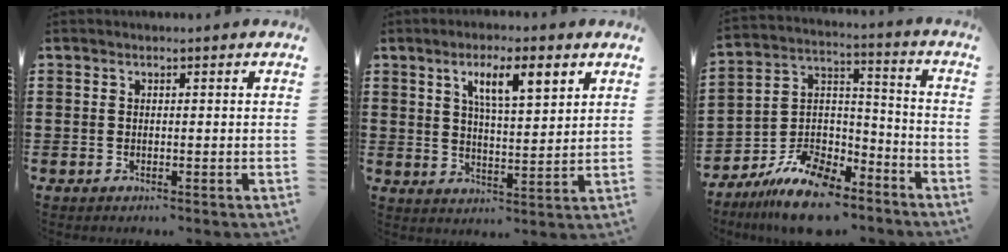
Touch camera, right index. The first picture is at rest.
{"total": 7.2, "force": [3.4, 1.8, 6.1], "torque": [-0.109, 0.002, 0.052]}
{"total": 12.0, "force": [-9.9, 4.5, 5.0], "torque": [-0.103, 0.041, -0.191]}